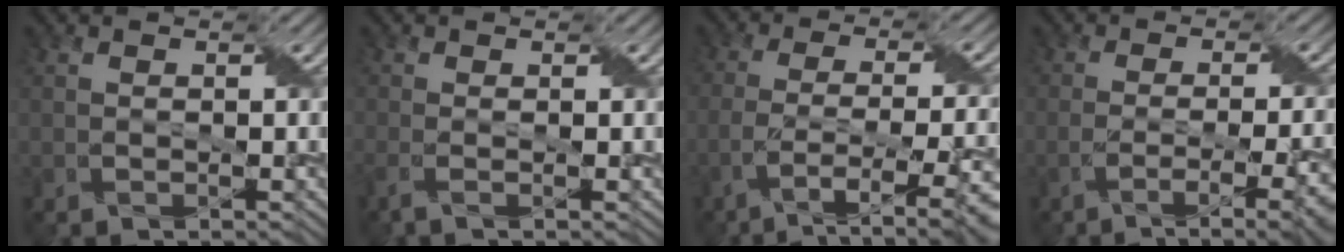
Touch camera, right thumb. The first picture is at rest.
{"total": 1.6, "force": [-0.5, 0.3, 1.4], "torque": [-0.027, -0.003, -0.019]}
{"total": 10.3, "force": [-3.8, 3.3, 9.0], "torque": [-0.163, -0.012, -0.055]}
{"total": 8.5, "force": [-3.7, 2.2, 7.3], "torque": [-0.097, -0.007, -0.052]}